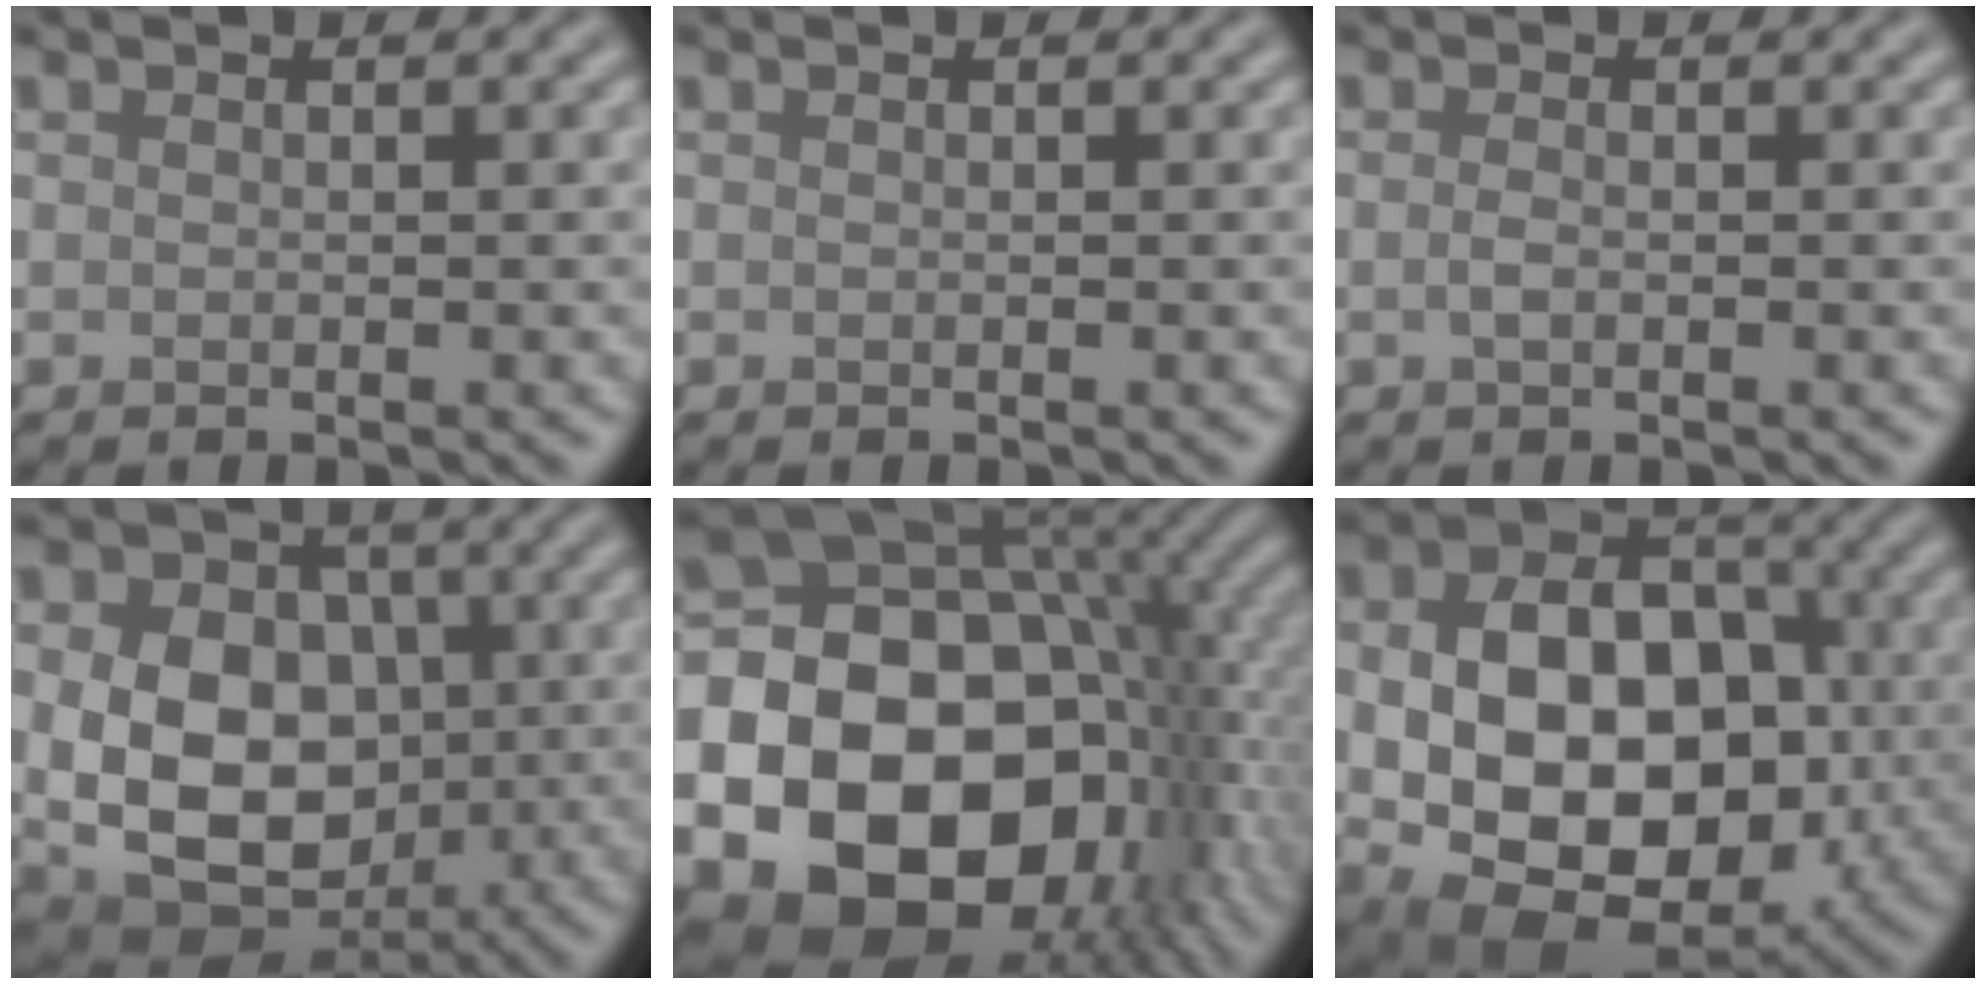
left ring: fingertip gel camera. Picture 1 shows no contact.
{"total": 0.0}
{"total": 0.9, "force": [-0.2, 0.4, 0.8], "torque": [-0.020, -0.002, -0.006]}
{"total": 11.8, "force": [-0.2, 8.9, 7.7], "torque": [-0.117, -0.015, -0.006]}
{"total": 22.1, "force": [-5.3, 17.1, 12.9], "torque": [-0.226, -0.037, -0.102]}
{"total": 14.2, "force": [-1.5, 10.1, 9.9], "torque": [-0.154, -0.018, -0.017]}